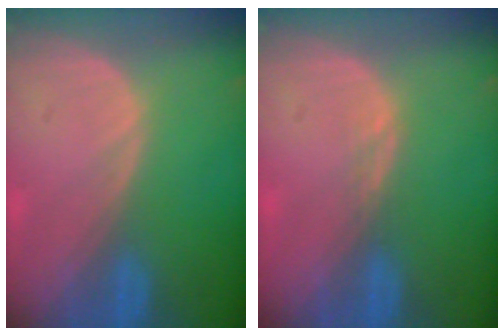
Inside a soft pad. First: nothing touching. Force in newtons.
{"total": 1.0, "press": 0.8, "slide": 0.7}